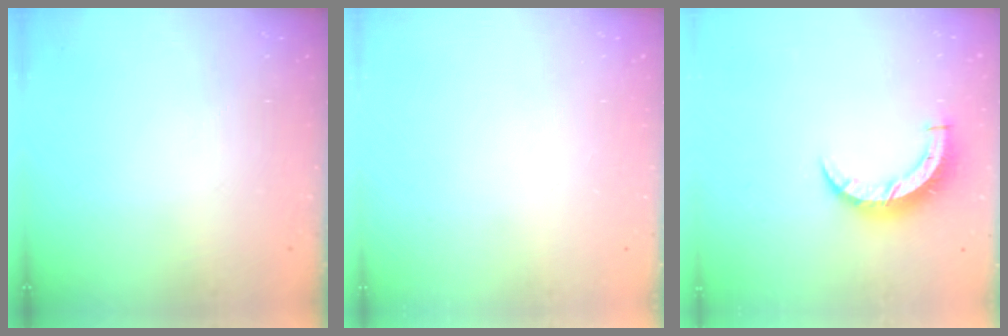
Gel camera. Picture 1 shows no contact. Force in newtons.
{"total": 0.0}
{"total": 7.2, "press": 7.2, "slide": 0.3}